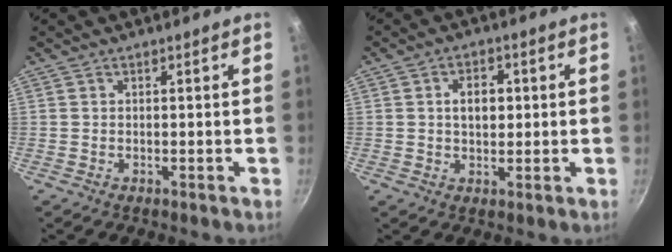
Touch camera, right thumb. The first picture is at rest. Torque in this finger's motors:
{"motor_torque": [0.04, 1.37, 0.67, -0.02, 0.18]}